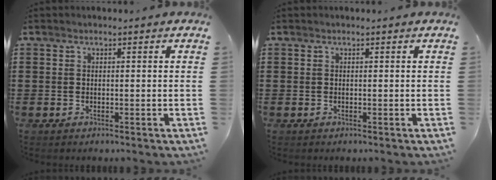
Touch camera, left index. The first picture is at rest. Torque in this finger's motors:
{"motor_torque": [-0.02, 0.01, 0.02, -0.01]}